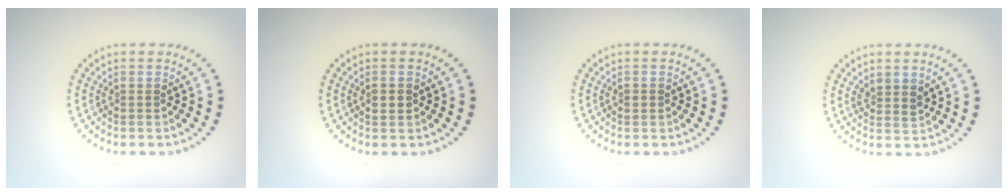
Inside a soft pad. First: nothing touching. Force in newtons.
{"total": 0.9, "press": 0.9, "slide": 0.0}
{"total": 0.7, "press": 0.7, "slide": 0.2}
{"total": 1.4, "press": 1.2, "slide": 0.8}